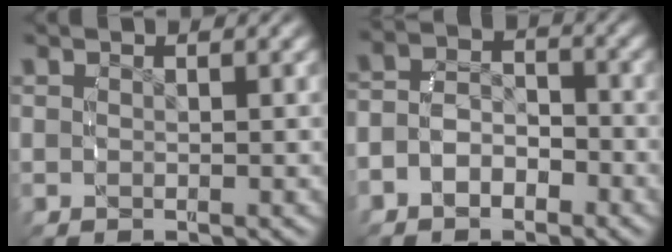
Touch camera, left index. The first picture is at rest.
{"total": 5.5, "force": [-2.0, 4.5, 2.5], "torque": [-0.057, 0.002, -0.043]}